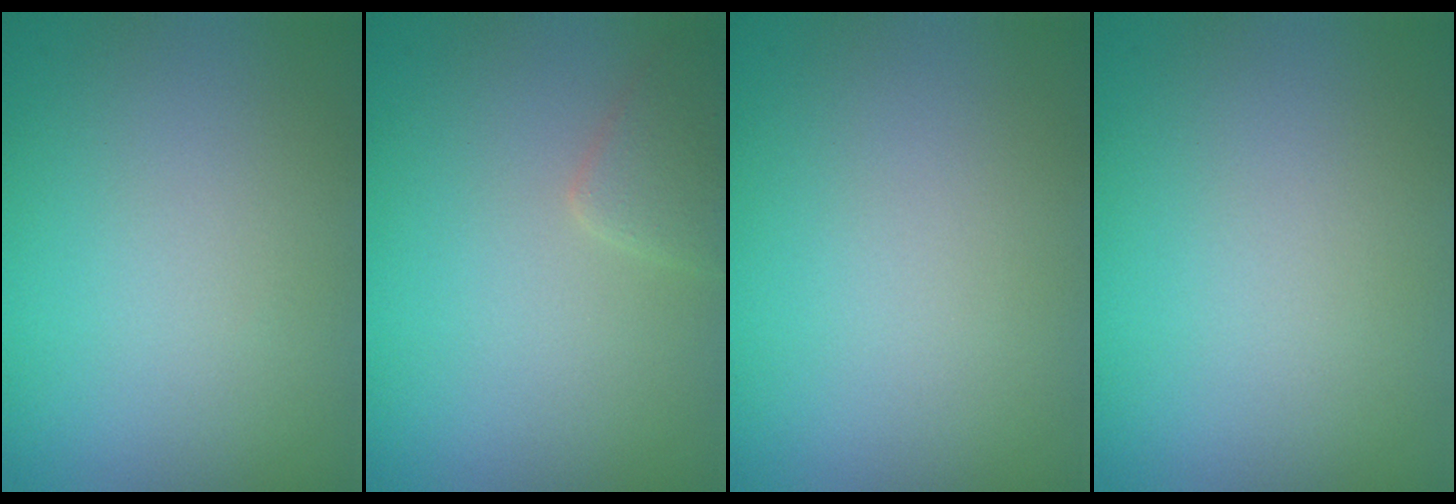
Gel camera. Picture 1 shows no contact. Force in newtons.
{"total": 1.7, "press": 1.7, "slide": 0.1}
{"total": 0.0}
{"total": 0.0}